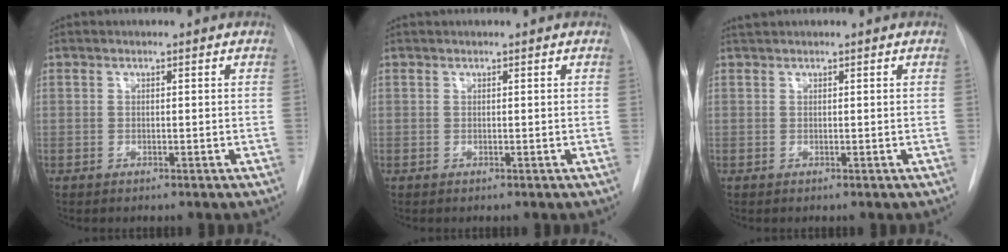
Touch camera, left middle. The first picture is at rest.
{"total": 0.6, "force": [0.6, -0.1, 0.2], "torque": [-0.007, 0.016, 0.014]}
{"total": 0.8, "force": [0.8, -0.1, 0.2], "torque": [-0.010, 0.011, 0.020]}